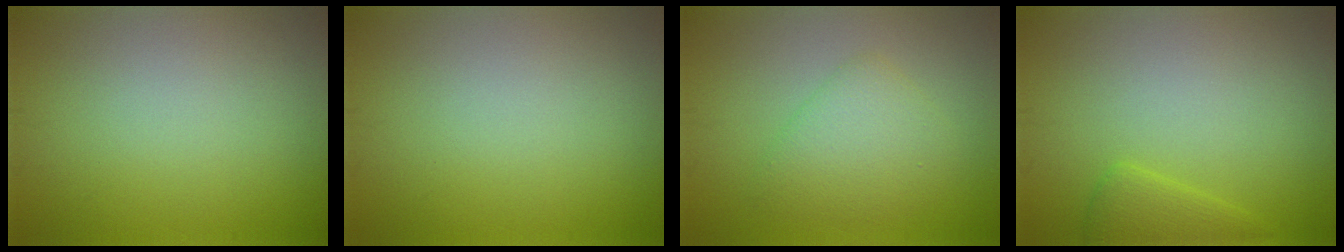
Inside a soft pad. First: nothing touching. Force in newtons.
{"total": 0.0}
{"total": 3.3, "press": 3.3, "slide": 0.1}
{"total": 2.0, "press": 2.0, "slide": 0.2}